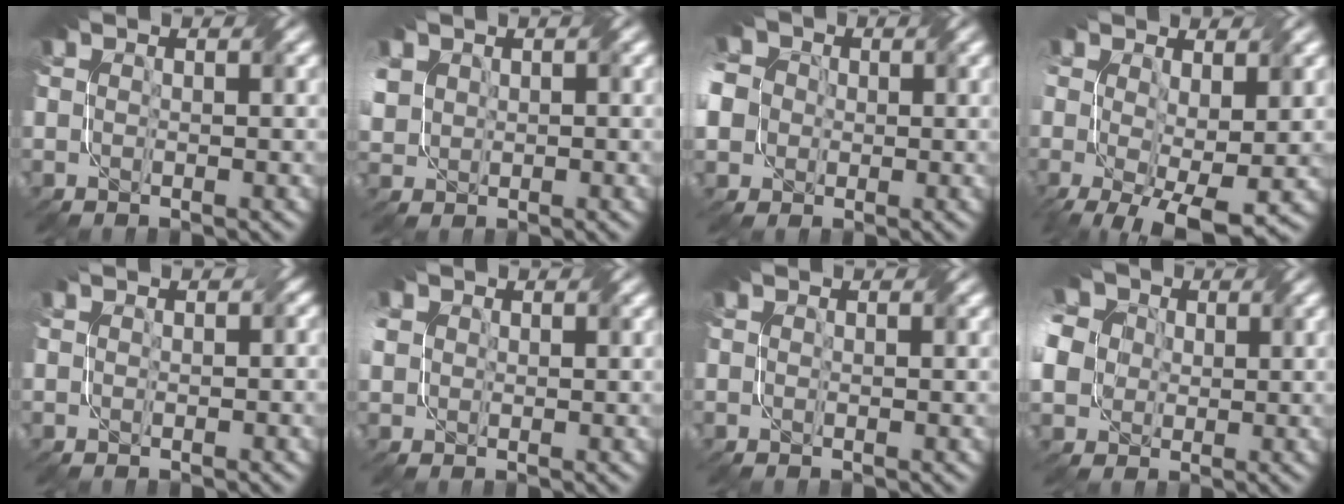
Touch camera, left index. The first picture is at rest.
{"total": 3.1, "force": [0.8, 2.7, 1.3], "torque": [-0.045, 0.004, 0.014]}
{"total": 9.0, "force": [-1.5, 8.0, 4.0], "torque": [-0.093, -0.001, -0.060]}
{"total": 7.8, "force": [-1.2, 3.6, 6.8], "torque": [-0.133, -0.015, -0.014]}
{"total": 1.3, "force": [0.0, 0.9, 1.0], "torque": [-0.007, 0.000, -0.001]}
{"total": 2.6, "force": [0.6, 2.3, 0.9], "torque": [-0.029, 0.011, 0.012]}
{"total": 0.0}
{"total": 10.1, "force": [0.7, 8.5, 5.4], "torque": [-0.123, 0.008, -0.022]}